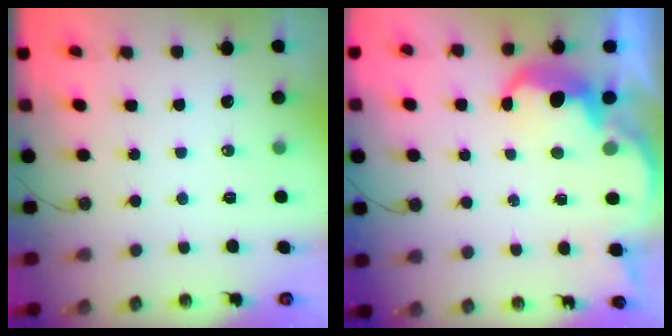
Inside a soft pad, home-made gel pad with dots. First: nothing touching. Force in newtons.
{"total": 5.6, "press": 5.6, "slide": 0.5}